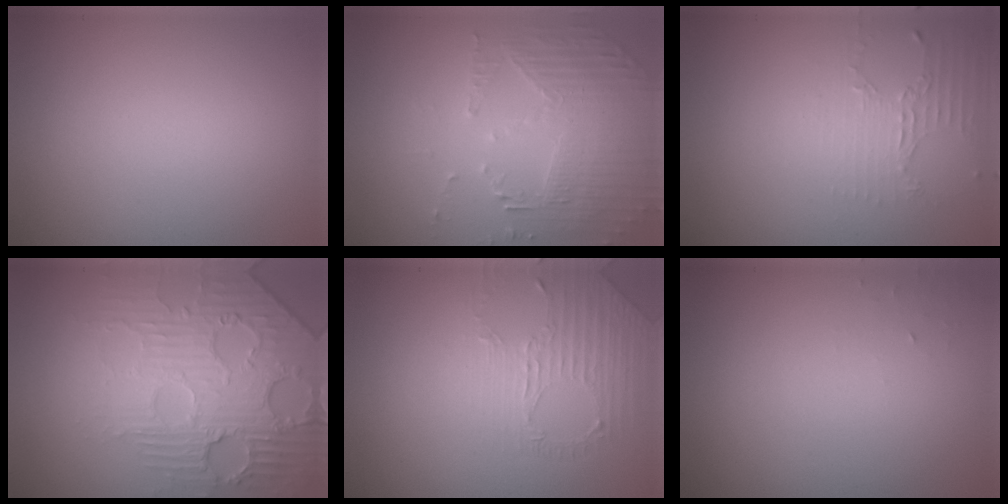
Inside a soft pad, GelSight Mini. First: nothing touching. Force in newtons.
{"total": 5.3, "press": 3.7, "slide": 3.8}
{"total": 1.9, "press": 1.4, "slide": 1.3}
{"total": 5.3, "press": 4.8, "slide": 2.2}
{"total": 1.6, "press": 1.0, "slide": 1.2}
{"total": 0.6, "press": 0.6, "slide": 0.1}